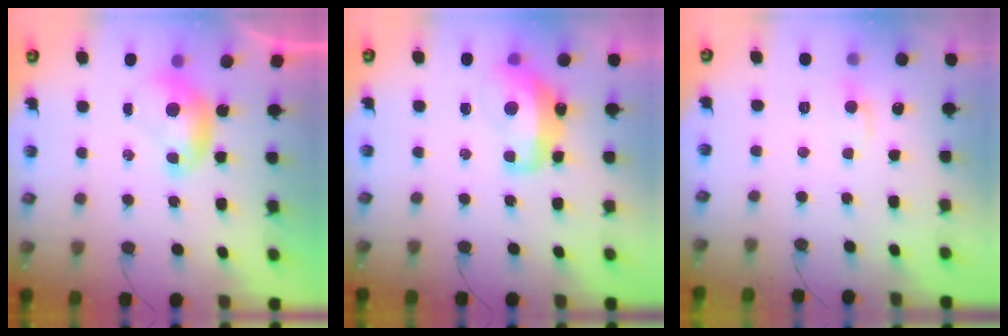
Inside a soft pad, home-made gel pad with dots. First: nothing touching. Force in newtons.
{"total": 6.9, "press": 6.8, "slide": 1.2}
{"total": 0.0}